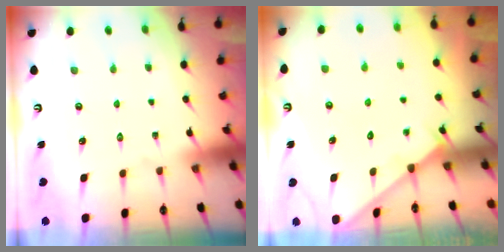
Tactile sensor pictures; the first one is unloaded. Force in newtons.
{"total": 2.0, "press": 2.0, "slide": 0.2}